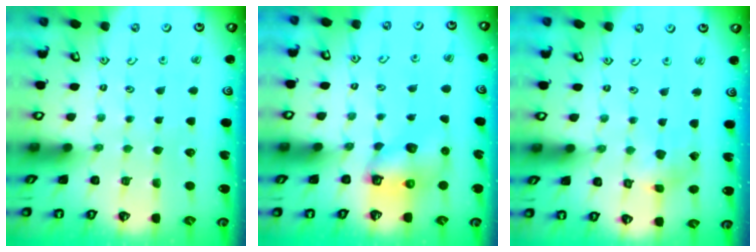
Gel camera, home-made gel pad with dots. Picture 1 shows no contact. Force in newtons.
{"total": 7.2, "press": 7.1, "slide": 0.8}
{"total": 2.0, "press": 2.0, "slide": 0.3}